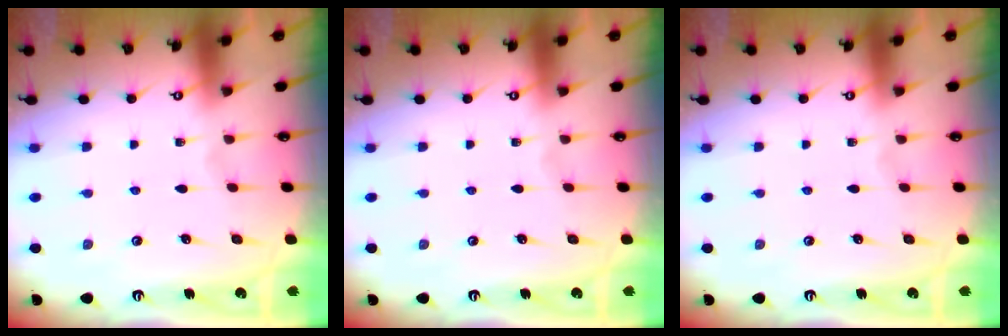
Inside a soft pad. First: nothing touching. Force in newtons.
{"total": 0.0}
{"total": 0.0}